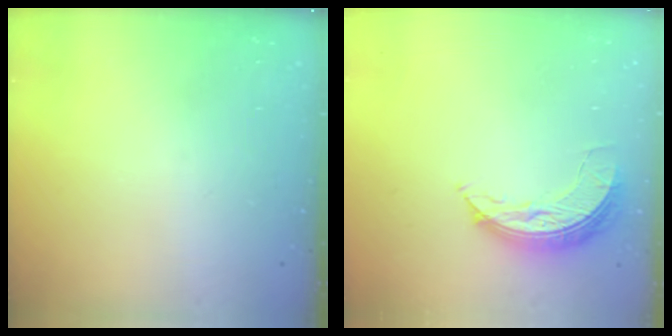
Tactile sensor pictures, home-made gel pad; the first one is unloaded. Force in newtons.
{"total": 7.6, "press": 7.6, "slide": 0.1}